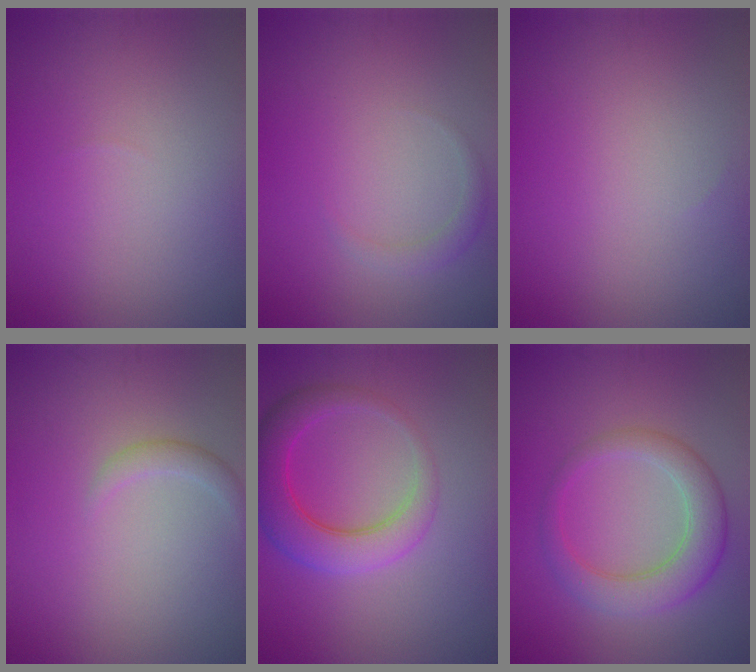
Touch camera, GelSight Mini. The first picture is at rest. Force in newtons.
{"total": 1.2, "press": 1.2, "slide": 0.0}
{"total": 0.0}
{"total": 1.2, "press": 1.2, "slide": 0.0}
{"total": 5.4, "press": 5.4, "slide": 0.2}
{"total": 4.8, "press": 4.7, "slide": 0.1}